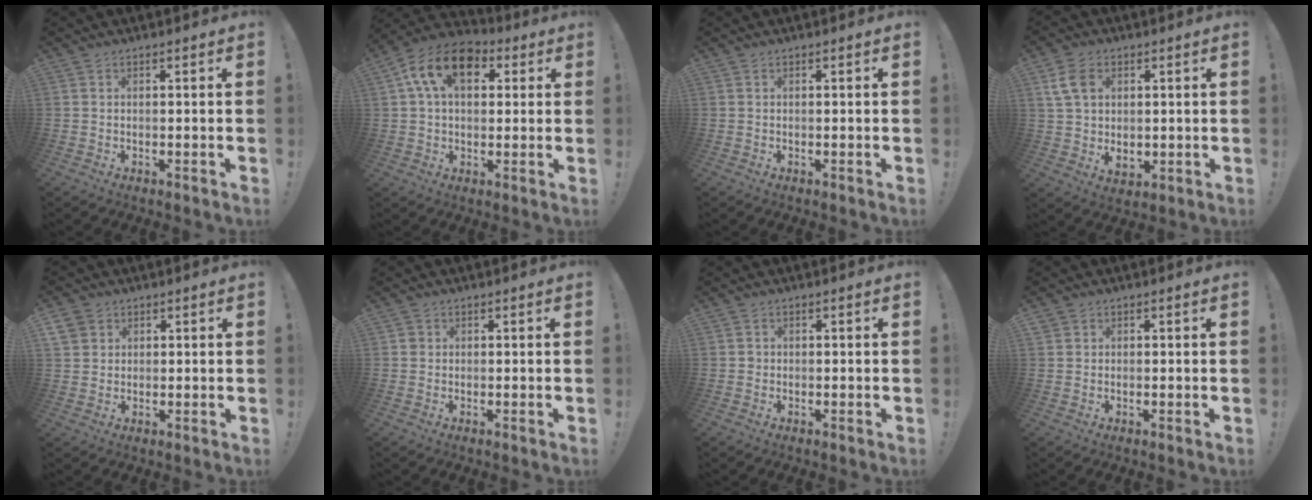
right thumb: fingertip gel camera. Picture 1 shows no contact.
{"total": 14.3, "force": [5.0, 9.2, 9.7], "torque": [-0.160, 0.003, 0.094]}
{"total": 0.0}
{"total": 9.4, "force": [3.6, 7.1, 5.1], "torque": [-0.101, -0.004, 0.072]}
{"total": 4.3, "force": [2.4, 3.5, 0.7], "torque": [-0.009, -0.006, 0.045]}
{"total": 1.1, "force": [0.3, 1.1, 0.2], "torque": [-0.007, 0.005, 0.007]}
{"total": 1.0, "force": [-0.1, 0.9, 0.2], "torque": [-0.008, 0.005, -0.002]}
{"total": 1.3, "force": [0.8, 1.1, 0.0], "torque": [0.007, -0.001, 0.013]}